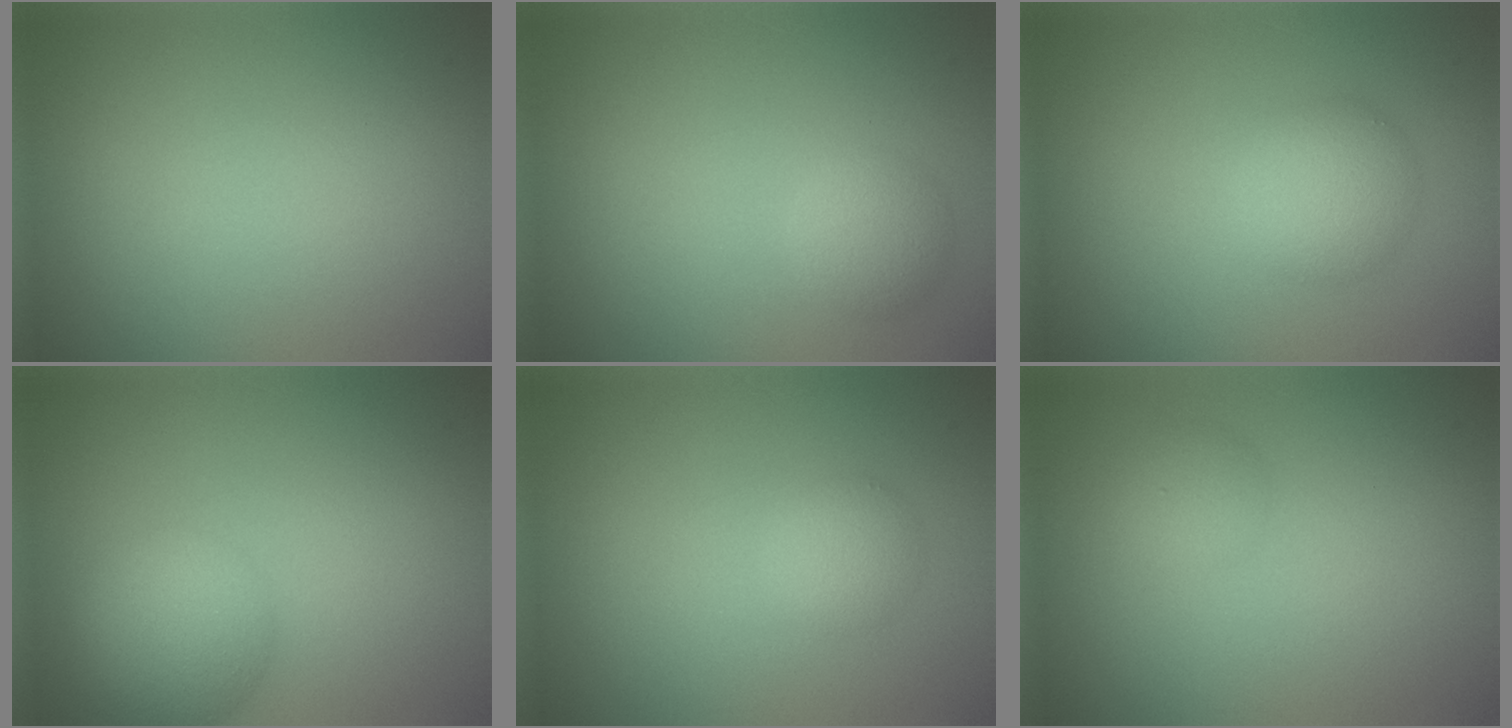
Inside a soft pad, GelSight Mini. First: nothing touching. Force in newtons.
{"total": 2.1, "press": 2.1, "slide": 0.0}
{"total": 3.1, "press": 3.1, "slide": 0.1}
{"total": 4.8, "press": 4.8, "slide": 0.2}
{"total": 1.8, "press": 1.8, "slide": 0.1}
{"total": 1.4, "press": 1.3, "slide": 0.2}